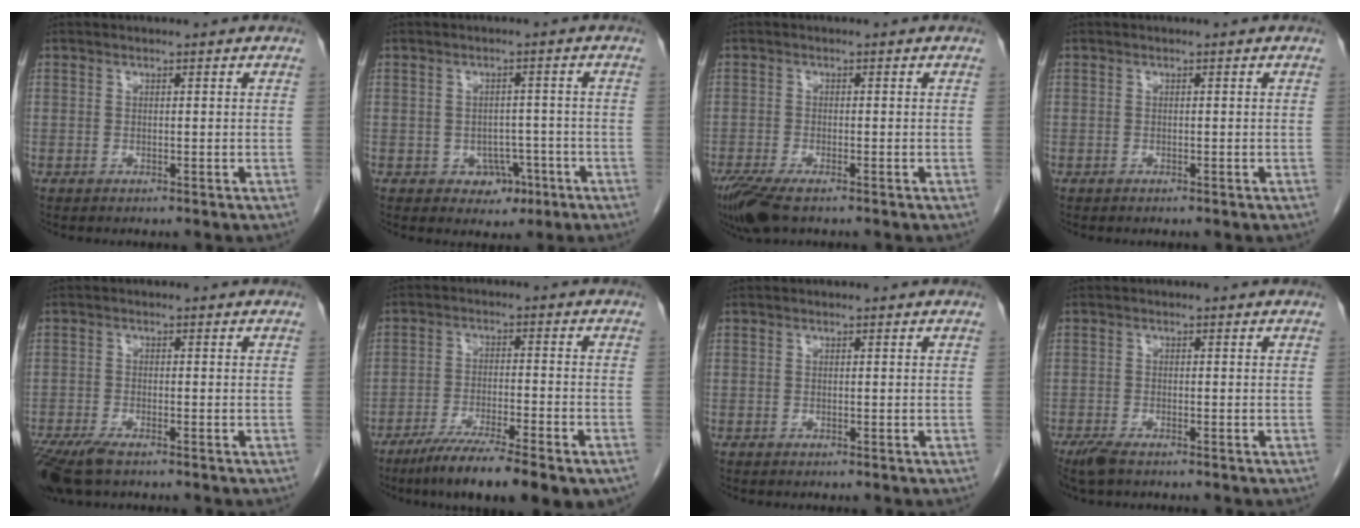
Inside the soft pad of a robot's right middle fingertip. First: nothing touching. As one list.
[{"total": 3.9, "force": [-1.8, 3.1, 1.7], "torque": [-0.011, 0.008, -0.015]}, {"total": 6.3, "force": [-4.4, 1.6, 4.2], "torque": [-0.082, -0.018, -0.078]}, {"total": 0.0}, {"total": 7.0, "force": [-5.1, 1.9, 4.4], "torque": [-0.083, -0.017, -0.089]}, {"total": 13.2, "force": [-9.4, 1.4, 9.2], "torque": [-0.134, -0.028, -0.149]}, {"total": 0.0}, {"total": 3.6, "force": [-2.7, 0.9, 2.2], "torque": [-0.051, -0.010, -0.047]}]